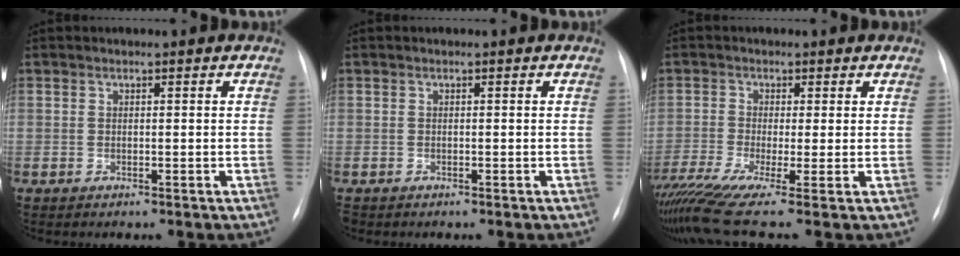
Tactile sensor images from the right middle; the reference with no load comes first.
{"total": 0.7, "force": [-0.6, 0.4, 0.2], "torque": [-0.003, 0.001, -0.008]}
{"total": 12.2, "force": [-7.9, 1.1, 9.3], "torque": [-0.201, -0.032, -0.137]}